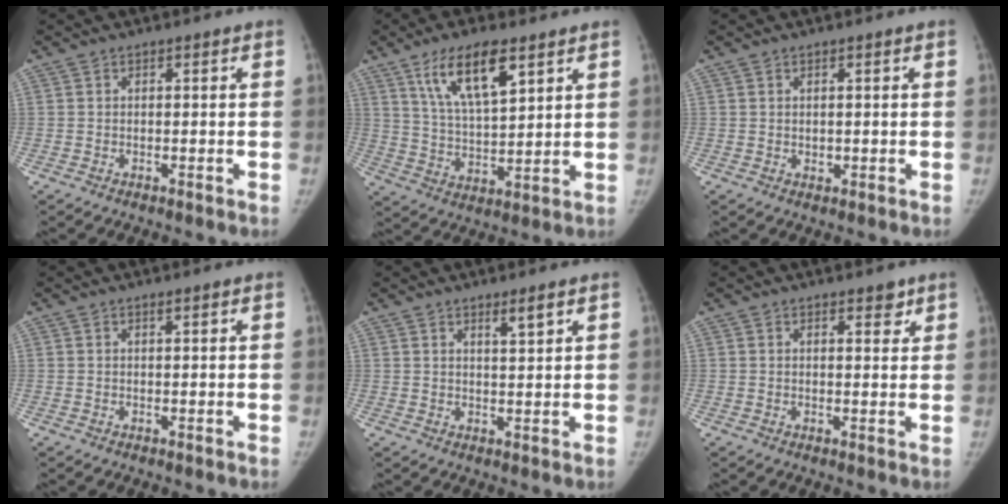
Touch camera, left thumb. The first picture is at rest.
{"total": 12.5, "force": [7.0, 4.3, 9.4], "torque": [-0.153, -0.030, 0.133]}
{"total": 0.9, "force": [0.2, 0.7, 0.5], "torque": [-0.003, -0.002, 0.005]}
{"total": 0.6, "force": [0.4, 0.1, 0.4], "torque": [-0.006, -0.001, 0.006]}
{"total": 2.5, "force": [1.8, 0.1, 1.7], "torque": [-0.025, -0.017, 0.031]}
{"total": 2.5, "force": [1.7, 1.2, 1.4], "torque": [-0.005, -0.010, 0.022]}